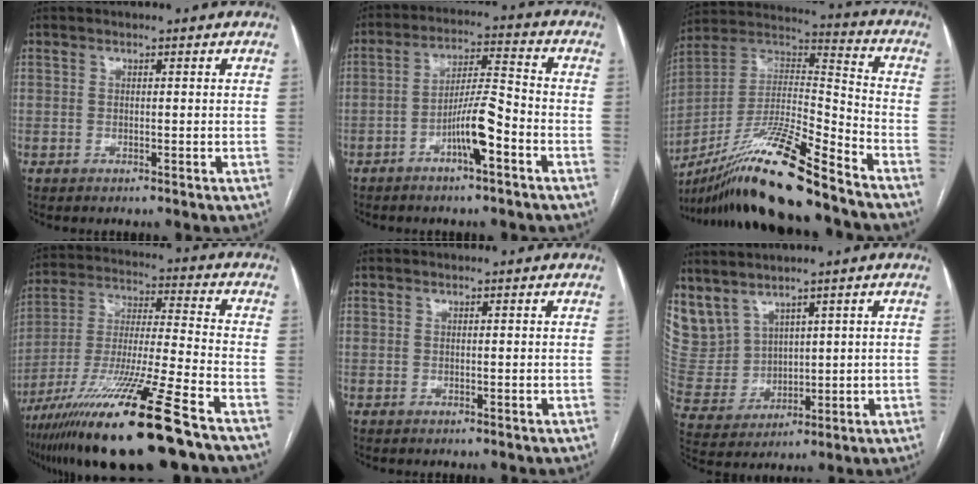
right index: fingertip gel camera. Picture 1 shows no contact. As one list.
[{"total": 7.9, "force": [-3.7, 0.8, 7.0], "torque": [-0.132, 0.011, -0.063]}, {"total": 20.5, "force": [-15.5, 0.9, 13.4], "torque": [-0.266, -0.013, -0.284]}, {"total": 20.8, "force": [-13.6, -0.1, 15.7], "torque": [-0.293, -0.048, -0.247]}, {"total": 0.0}, {"total": 9.8, "force": [7.0, 6.3, 2.7], "torque": [-0.081, 0.019, 0.173]}]